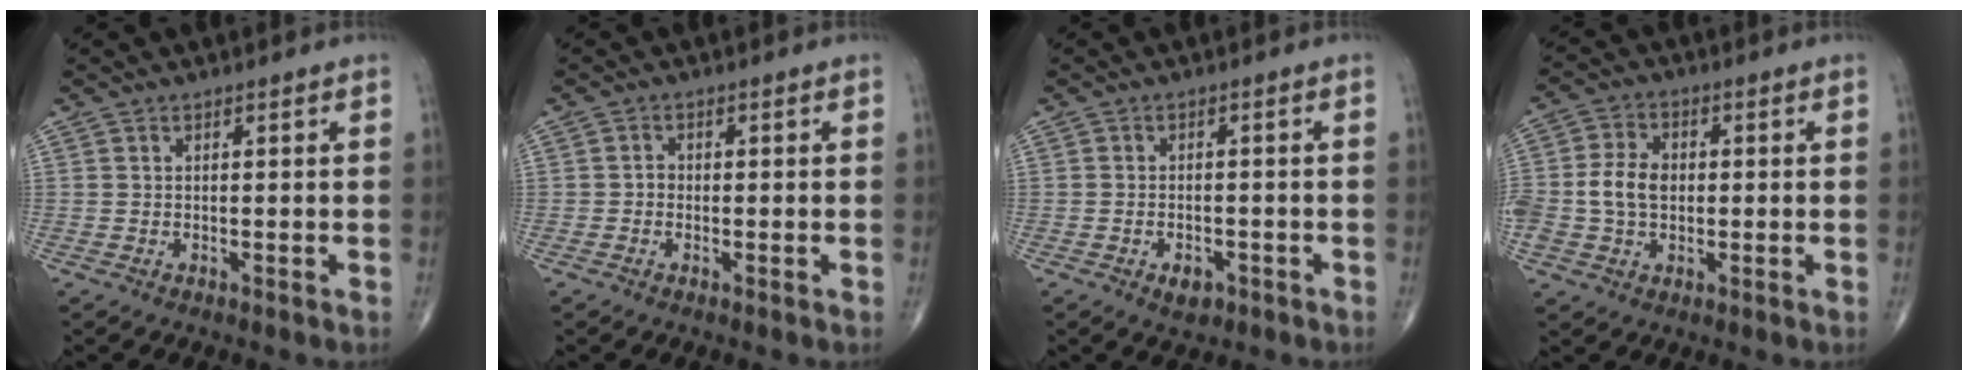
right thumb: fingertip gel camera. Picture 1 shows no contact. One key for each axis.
{"total": 1.2, "fx": -0.4, "fy": 1.0, "fz": 0.6, "tx": 0.000, "ty": 0.005, "tz": -0.010}
{"total": 3.3, "fx": -1.7, "fy": 2.0, "fz": 2.0, "tx": -0.023, "ty": 0.005, "tz": -0.021}
{"total": 7.7, "fx": -0.3, "fy": 5.7, "fz": 5.3, "tx": -0.097, "ty": 0.013, "tz": -0.008}